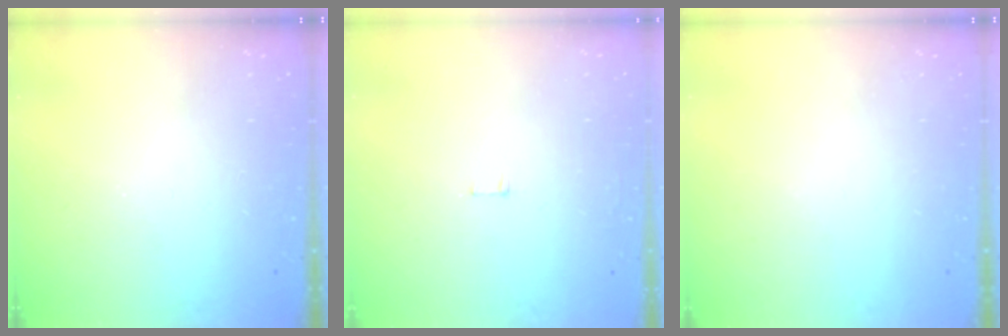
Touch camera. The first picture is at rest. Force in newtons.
{"total": 3.8, "press": 3.8, "slide": 0.3}
{"total": 0.0}